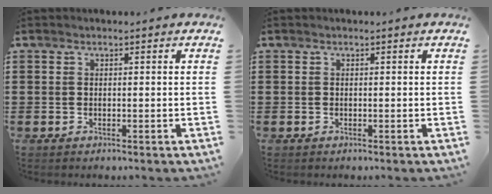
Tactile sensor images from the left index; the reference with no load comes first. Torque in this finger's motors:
{"motor_torque": [-0.11, 0.11, 0.00, 0.00]}